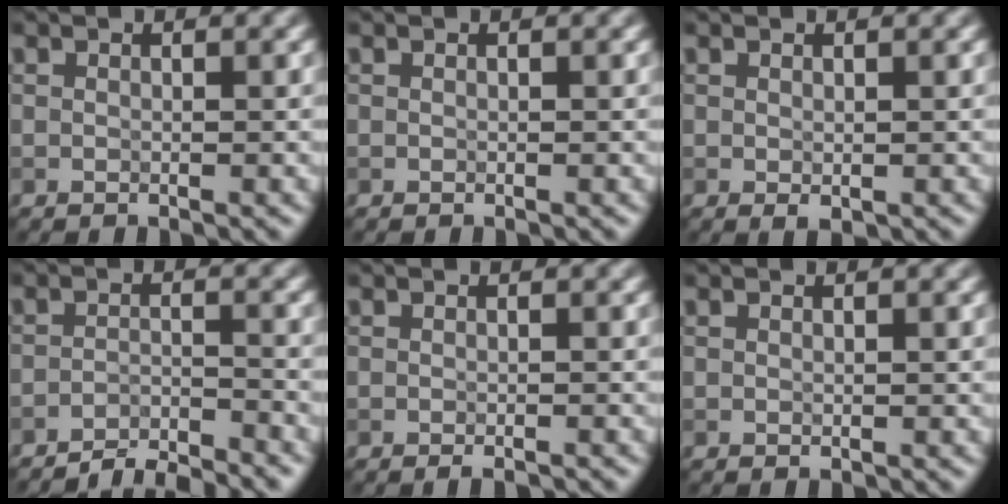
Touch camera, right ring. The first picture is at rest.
{"total": 0.0}
{"total": 0.6, "force": [-0.1, 0.4, 0.5], "torque": [-0.005, -0.002, 0.001]}
{"total": 4.2, "force": [-3.9, 0.5, 1.4], "torque": [-0.014, 0.002, -0.072]}
{"total": 1.2, "force": [-0.9, 0.2, 0.8], "torque": [-0.006, -0.001, -0.009]}
{"total": 0.0}